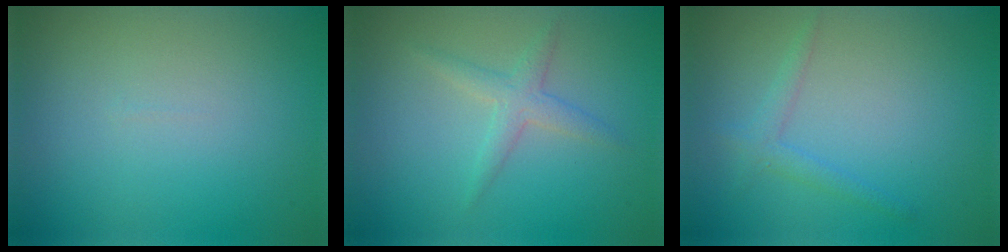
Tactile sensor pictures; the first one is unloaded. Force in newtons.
{"total": 1.9, "press": 1.9, "slide": 0.0}
{"total": 1.5, "press": 1.5, "slide": 0.0}